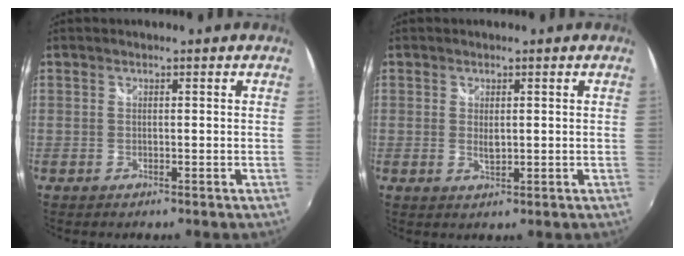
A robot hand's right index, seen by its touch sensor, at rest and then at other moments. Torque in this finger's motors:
{"motor_torque": [-0.24, 0.05, -0.08, 0.00]}